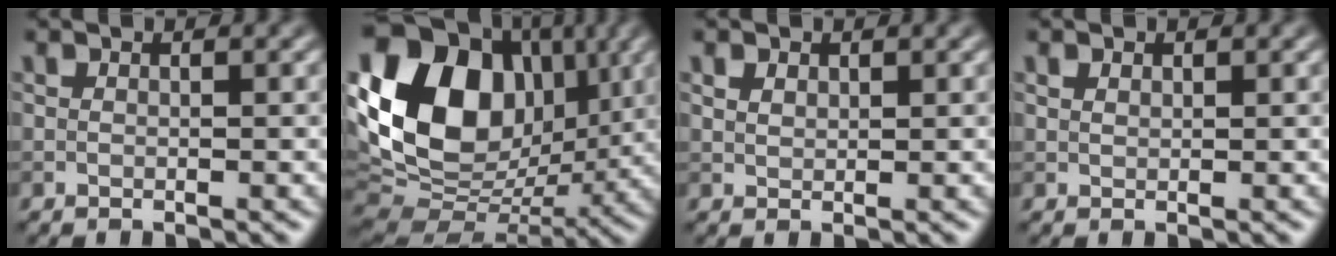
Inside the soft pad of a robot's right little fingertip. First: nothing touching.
{"total": 17.2, "force": [3.6, 12.7, 11.1], "torque": [-0.227, 0.017, 0.062]}
{"total": 1.2, "force": [0.7, 0.8, 0.5], "torque": [-0.011, 0.002, 0.015]}
{"total": 0.8, "force": [0.5, 0.5, 0.3], "torque": [-0.006, 0.000, 0.011]}